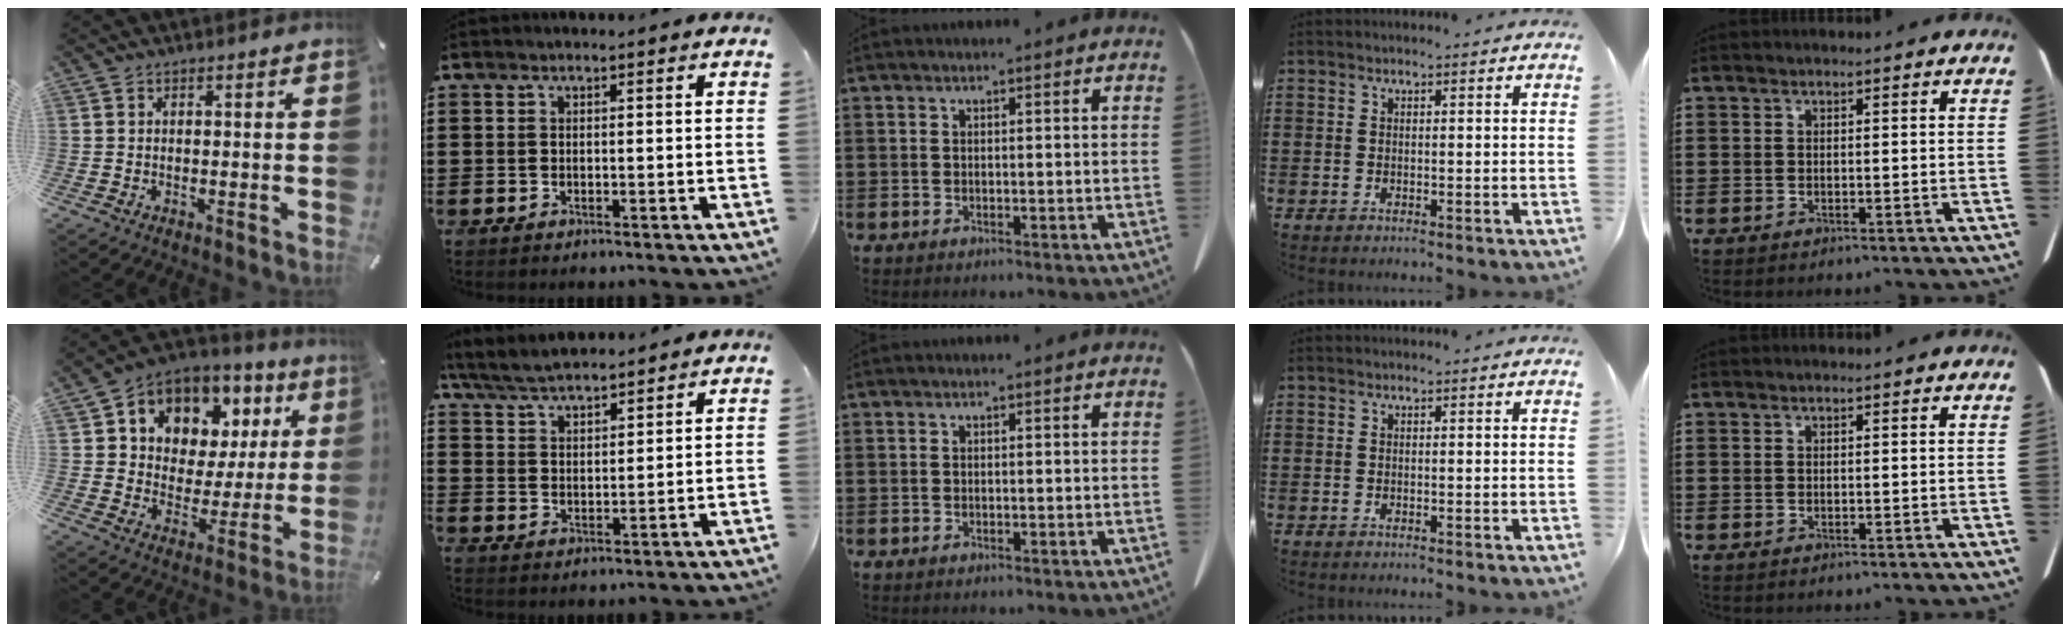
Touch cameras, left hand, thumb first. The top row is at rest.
{"thumb": {"total": 9.1, "force": [5.1, 7.4, 1.8], "torque": [-0.050, -0.047, 0.095]}, "index": {"total": 5.2, "force": [4.9, 1.0, 1.4], "torque": [-0.048, -0.014, 0.089]}}